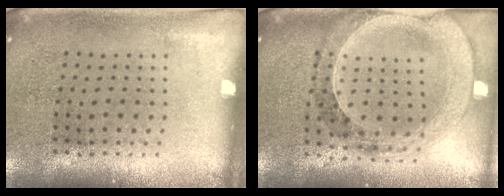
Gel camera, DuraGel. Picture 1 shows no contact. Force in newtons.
{"total": 1.5, "press": 1.5, "slide": 0.3}